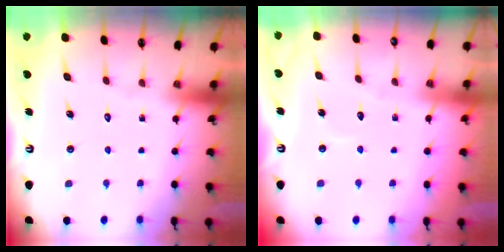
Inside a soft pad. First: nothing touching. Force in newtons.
{"total": 2.6, "press": 2.6, "slide": 0.3}